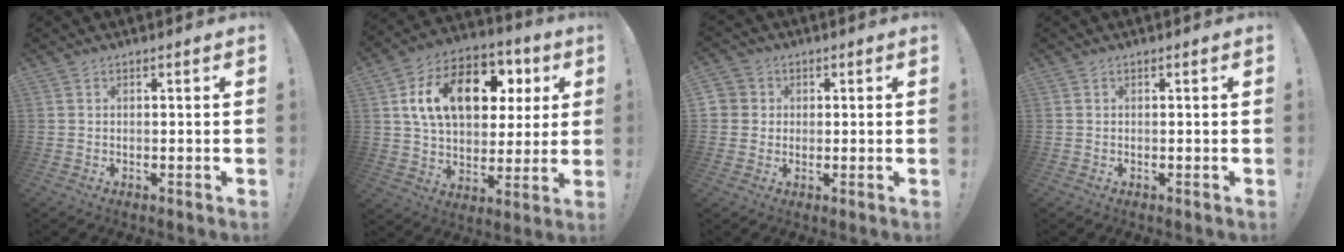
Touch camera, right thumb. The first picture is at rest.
{"total": 19.9, "force": [6.3, 12.7, 13.9], "torque": [-0.211, -0.010, 0.109]}
{"total": 4.0, "force": [0.6, 3.8, 0.7], "torque": [-0.006, 0.002, 0.009]}
{"total": 0.0}